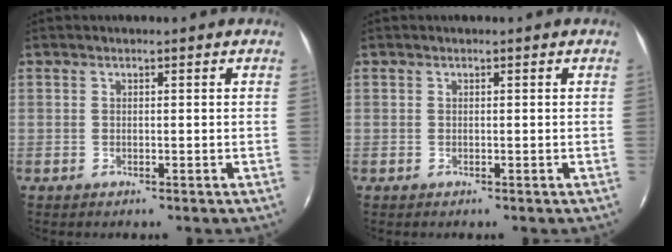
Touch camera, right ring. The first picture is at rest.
{"total": 0.0}